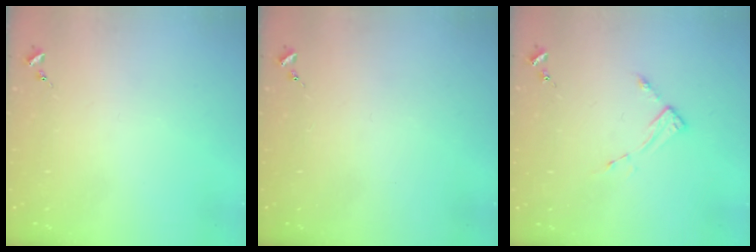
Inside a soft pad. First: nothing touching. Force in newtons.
{"total": 0.0}
{"total": 4.4, "press": 4.3, "slide": 0.5}